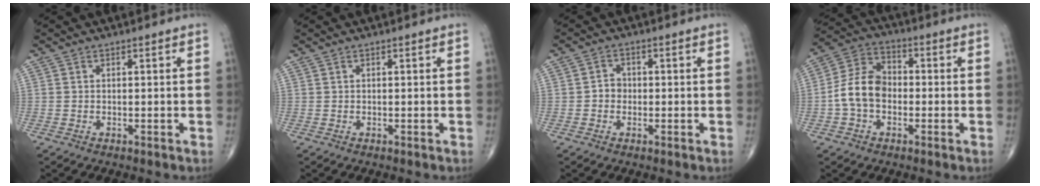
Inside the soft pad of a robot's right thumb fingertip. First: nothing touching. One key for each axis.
{"total": 0.0}
{"total": 2.5, "fx": -0.5, "fy": 2.2, "fz": 1.1, "tx": -0.005, "ty": 0.009, "tz": -0.014}
{"total": 9.7, "fx": -1.6, "fy": 6.9, "fz": 6.5, "tx": -0.115, "ty": 0.035, "tz": -0.043}